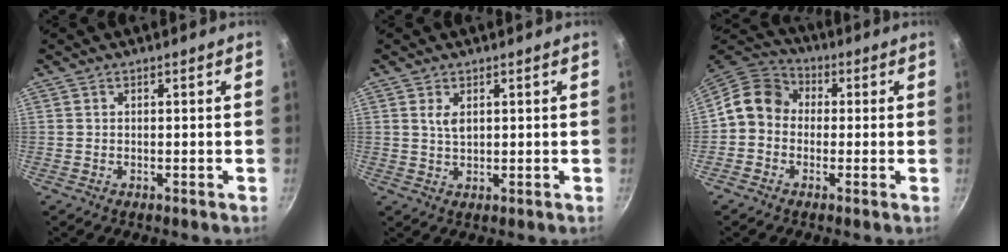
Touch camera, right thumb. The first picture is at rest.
{"total": 2.3, "force": [1.0, 1.1, 1.8], "torque": [-0.032, -0.006, 0.024]}
{"total": 9.7, "force": [-0.4, 8.3, 5.1], "torque": [-0.081, 0.034, -0.023]}